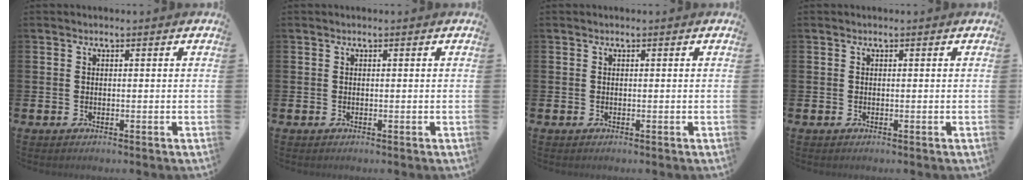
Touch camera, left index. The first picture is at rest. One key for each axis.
{"total": 0.0}
{"total": 0.0}
{"total": 0.0}